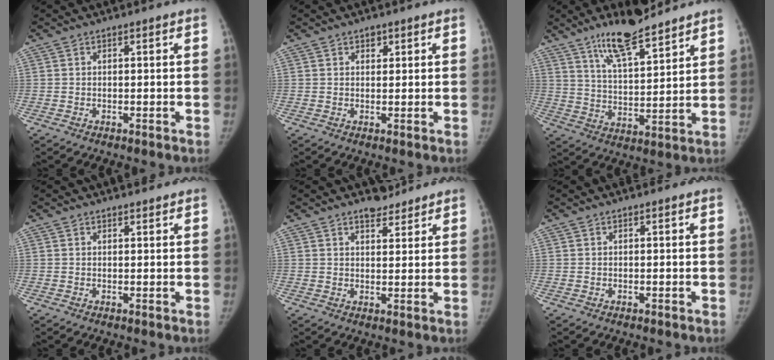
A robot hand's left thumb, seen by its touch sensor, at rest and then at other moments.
{"total": 1.7, "force": [1.1, 1.1, 0.7], "torque": [0.001, -0.005, 0.015]}
{"total": 13.3, "force": [10.0, 3.4, 8.0], "torque": [-0.117, -0.061, 0.178]}
{"total": 1.3, "force": [1.2, 0.4, 0.2], "torque": [0.005, -0.008, 0.017]}
{"total": 4.1, "force": [3.4, 1.8, 1.2], "torque": [-0.001, -0.025, 0.055]}
{"total": 0.0}